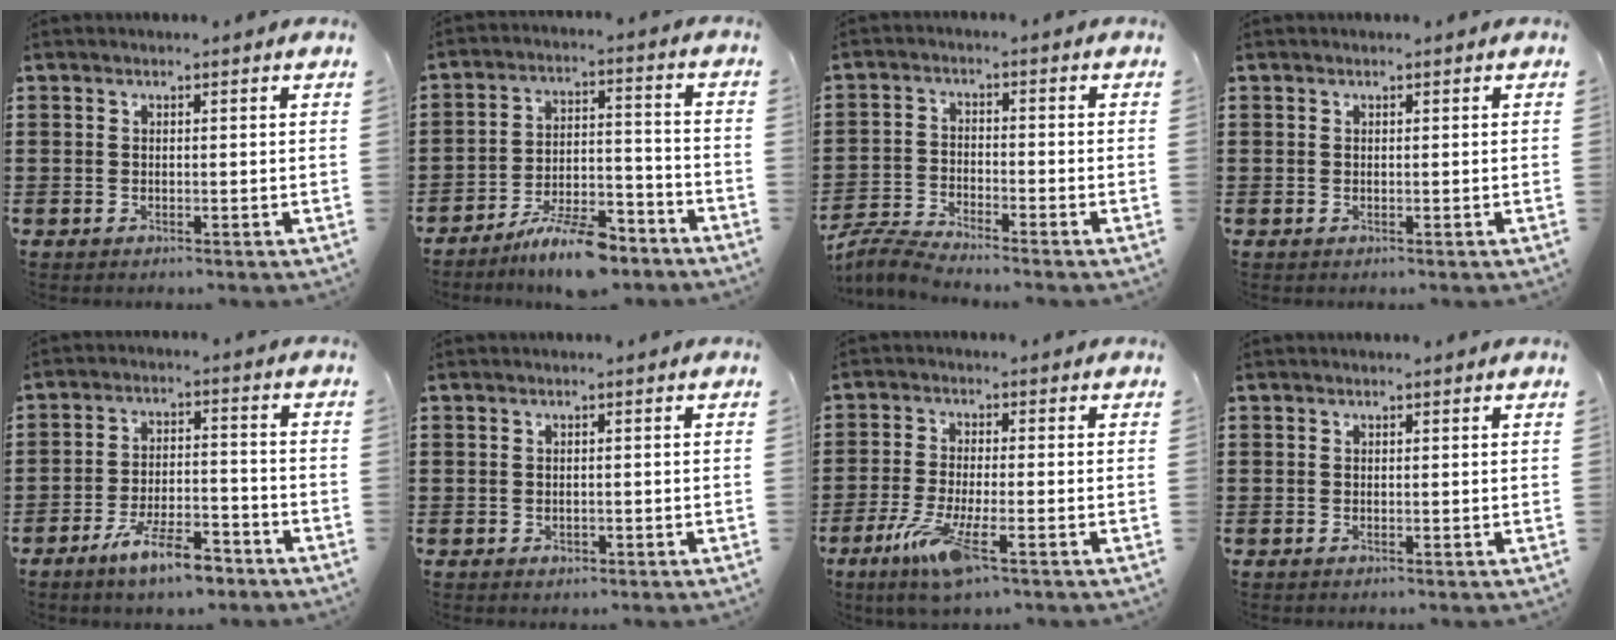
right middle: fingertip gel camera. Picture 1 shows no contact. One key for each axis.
{"total": 9.4, "fx": -8.0, "fy": 1.9, "fz": 4.5, "tx": -0.070, "ty": 0.024, "tz": -0.148}
{"total": 4.4, "fx": -4.2, "fy": 0.0, "fz": 1.1, "tx": -0.036, "ty": -0.005, "tz": -0.090}
{"total": 0.0}
{"total": 8.3, "fx": -6.3, "fy": 2.0, "fz": 5.1, "tx": -0.095, "ty": 0.007, "tz": -0.118}
{"total": 0.7, "fx": -0.4, "fy": 0.5, "fz": 0.3, "tx": -0.008, "ty": -0.002, "tz": -0.008}
{"total": 7.9, "fx": -4.1, "fy": 1.4, "fz": 6.6, "tx": -0.142, "ty": -0.015, "tz": -0.075}
{"total": 0.0}